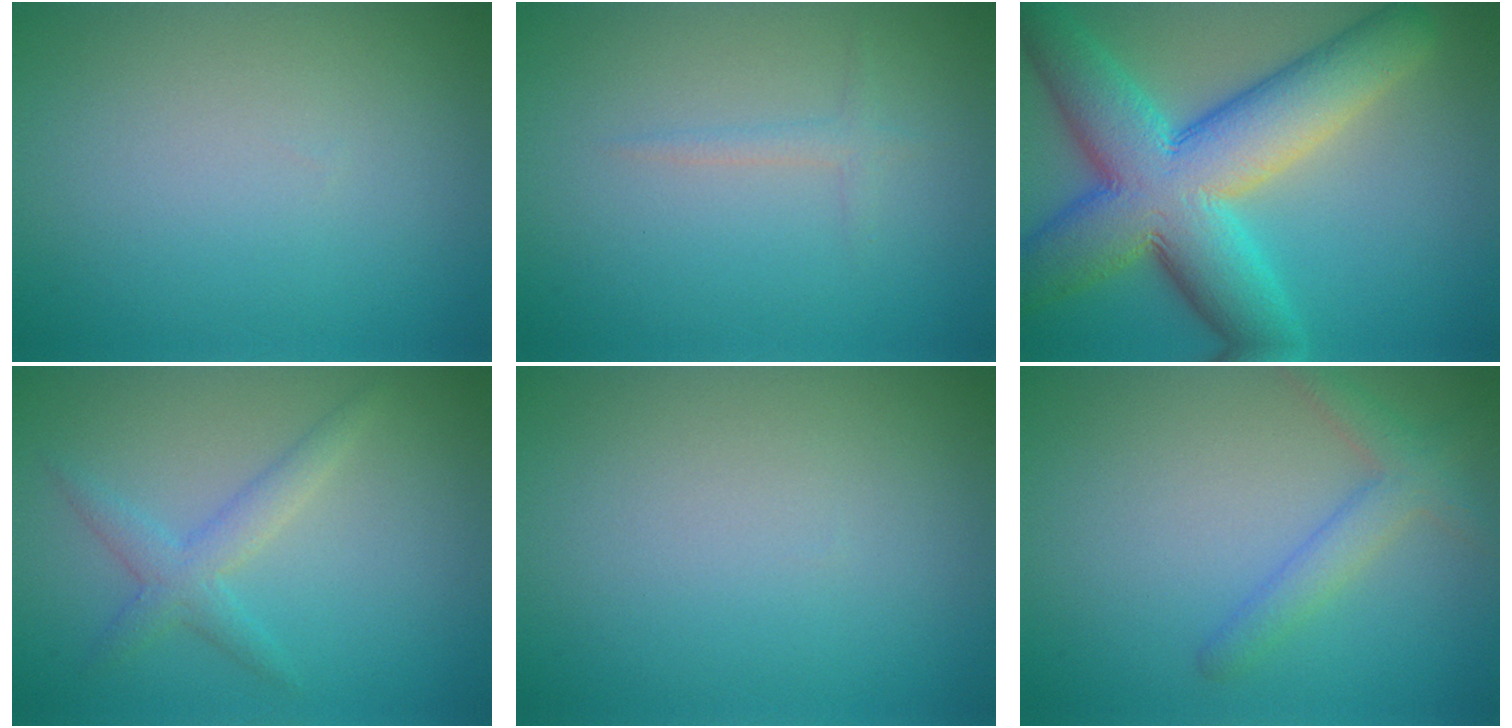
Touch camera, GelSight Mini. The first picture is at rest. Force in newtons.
{"total": 1.3, "press": 1.3, "slide": 0.0}
{"total": 12.3, "press": 12.3, "slide": 0.5}
{"total": 2.4, "press": 2.4, "slide": 0.2}
{"total": 0.0}
{"total": 2.7, "press": 2.7, "slide": 0.2}